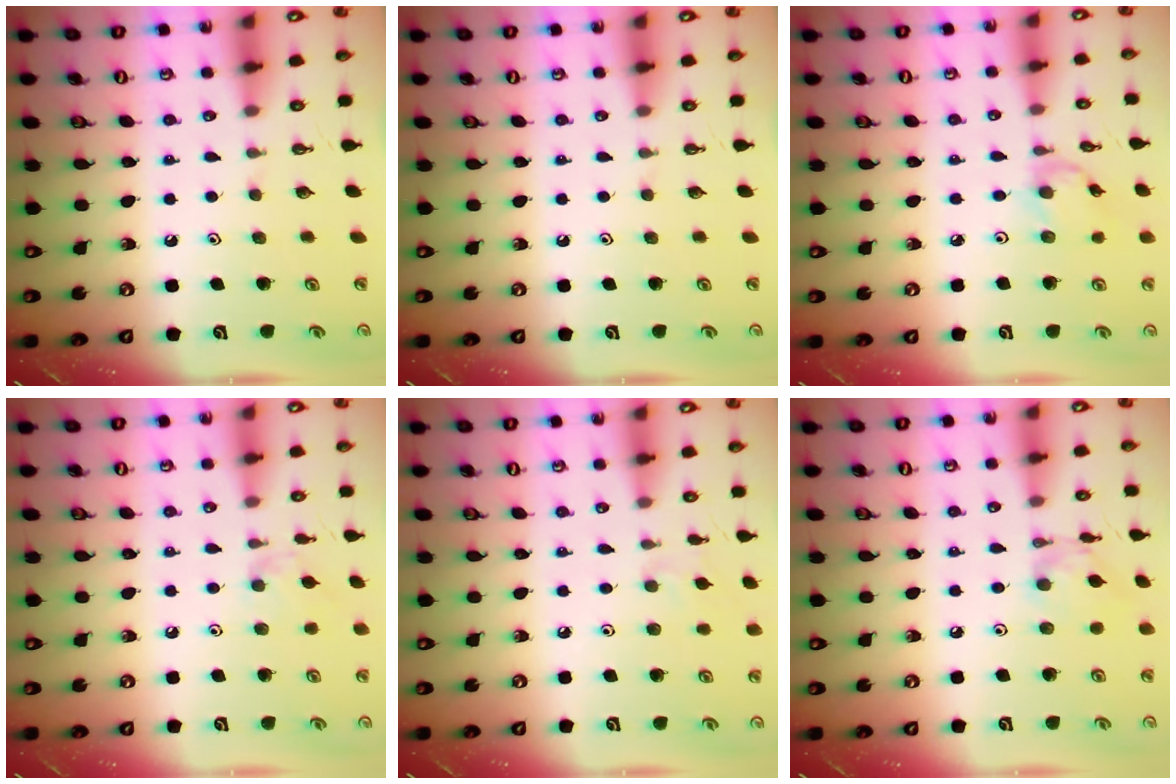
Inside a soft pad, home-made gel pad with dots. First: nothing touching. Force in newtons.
{"total": 0.0}
{"total": 4.8, "press": 4.8, "slide": 0.3}
{"total": 5.2, "press": 5.2, "slide": 0.8}
{"total": 2.9, "press": 2.9, "slide": 0.6}
{"total": 3.7, "press": 3.7, "slide": 0.3}